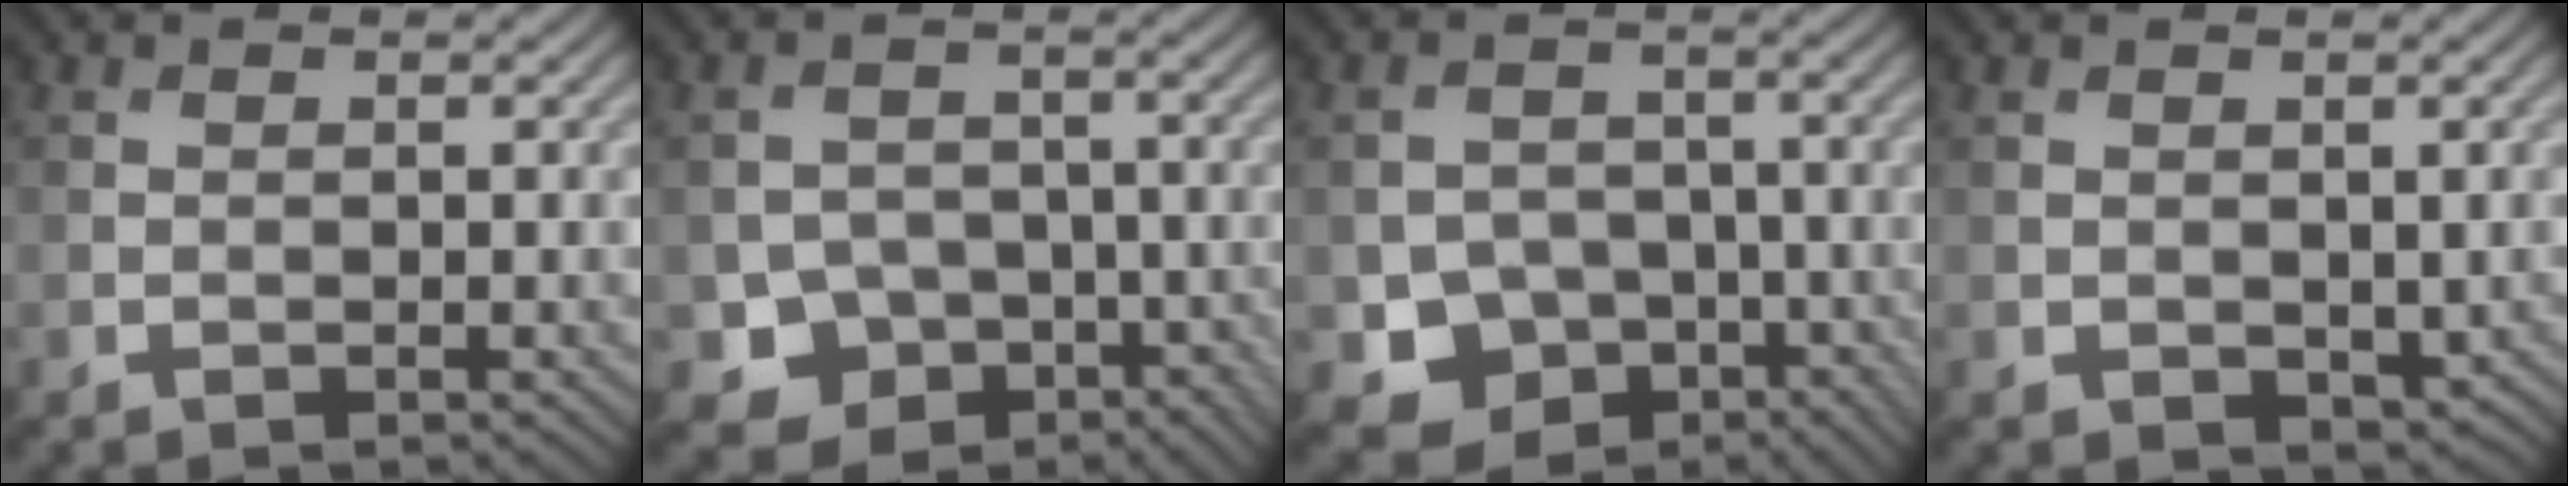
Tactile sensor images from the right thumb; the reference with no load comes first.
{"total": 6.6, "force": [-3.2, 5.2, 2.4], "torque": [-0.040, -0.012, -0.054]}
{"total": 7.3, "force": [-3.2, 5.9, 2.8], "torque": [-0.049, -0.022, -0.057]}
{"total": 2.0, "force": [0.3, 1.5, 1.3], "torque": [-0.028, -0.012, 0.014]}